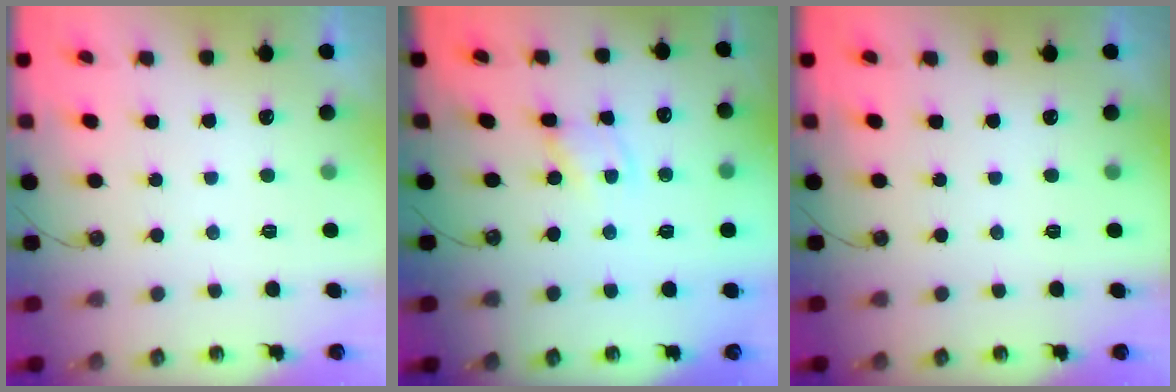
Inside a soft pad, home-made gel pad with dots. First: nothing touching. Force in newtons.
{"total": 1.1, "press": 1.1, "slide": 0.2}
{"total": 0.0}